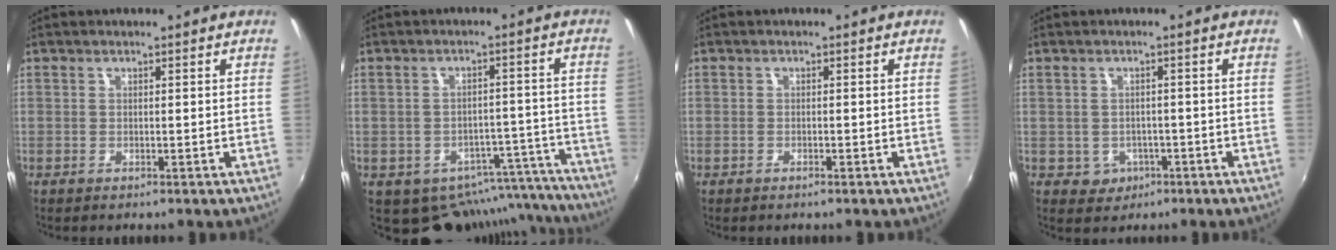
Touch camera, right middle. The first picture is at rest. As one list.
[{"total": 13.8, "force": [-11.7, 6.4, 3.4], "torque": [-0.049, 0.028, -0.128]}, {"total": 0.9, "force": [-0.8, 0.2, 0.5], "torque": [-0.011, -0.002, -0.014]}, {"total": 3.8, "force": [-1.4, 3.5, 0.8], "torque": [-0.028, 0.003, -0.011]}]